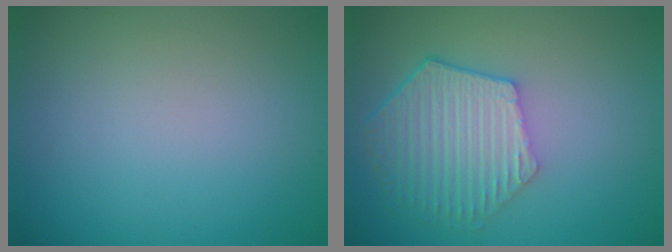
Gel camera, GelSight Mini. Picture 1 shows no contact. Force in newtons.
{"total": 5.9, "press": 4.6, "slide": 3.7}